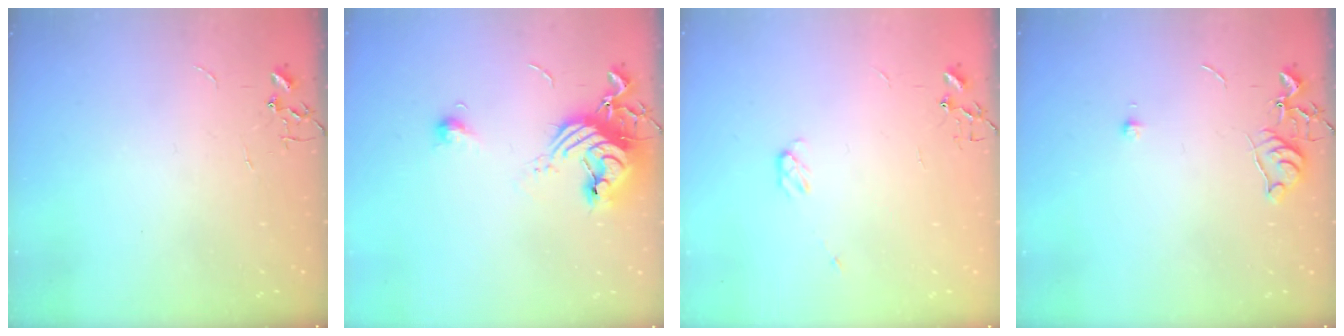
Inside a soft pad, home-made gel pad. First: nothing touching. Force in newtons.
{"total": 14.3, "press": 14.2, "slide": 1.4}
{"total": 3.5, "press": 3.5, "slide": 0.6}
{"total": 6.6, "press": 6.5, "slide": 0.8}